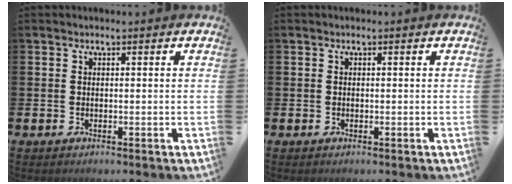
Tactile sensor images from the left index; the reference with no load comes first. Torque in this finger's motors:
{"motor_torque": [-0.27, -0.08, 0.01, -0.01]}